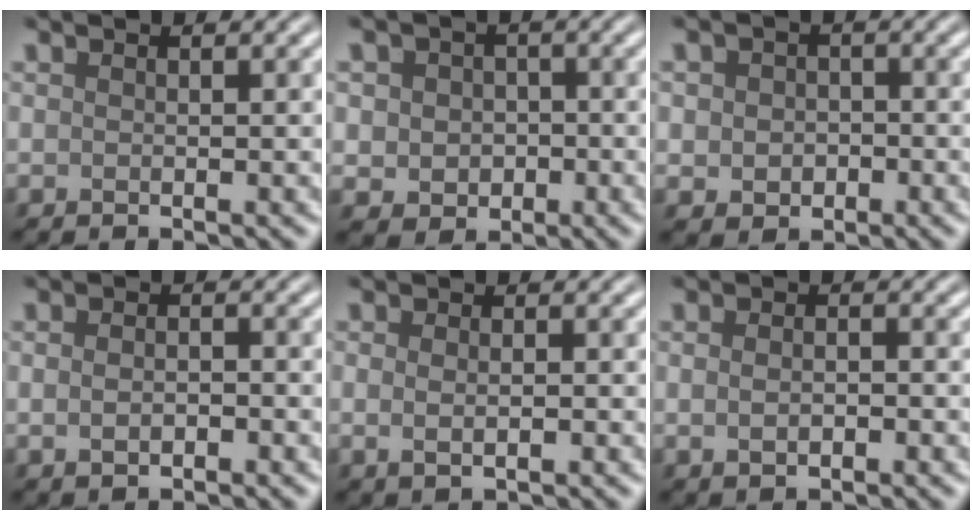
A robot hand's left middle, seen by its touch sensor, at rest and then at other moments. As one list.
[{"total": 3.8, "force": [-0.1, 3.4, 1.8], "torque": [-0.020, 0.004, -0.015]}, {"total": 2.9, "force": [-0.3, 2.5, 1.4], "torque": [-0.015, -0.007, -0.010]}, {"total": 2.2, "force": [-0.5, 1.4, 1.7], "torque": [-0.024, -0.001, -0.008]}, {"total": 2.1, "force": [0.1, 1.3, 1.6], "torque": [-0.021, 0.000, -0.003]}, {"total": 2.6, "force": [-0.2, 1.7, 2.0], "torque": [-0.021, 0.005, -0.009]}]